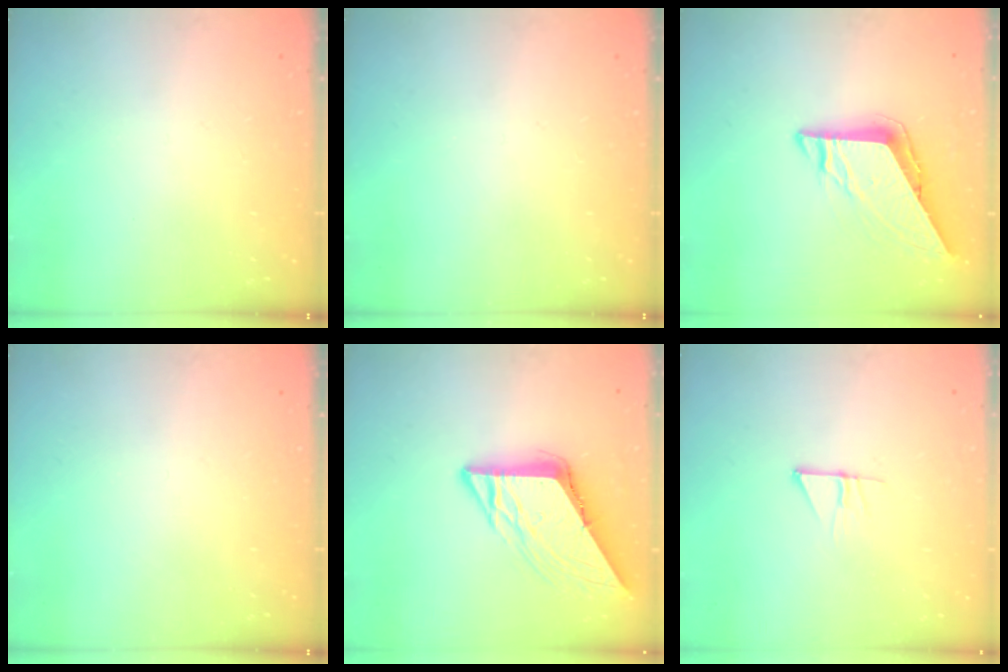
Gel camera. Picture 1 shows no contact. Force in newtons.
{"total": 0.0}
{"total": 8.3, "press": 8.3, "slide": 1.0}
{"total": 0.0}
{"total": 9.1, "press": 9.1, "slide": 0.8}
{"total": 4.2, "press": 4.2, "slide": 0.4}